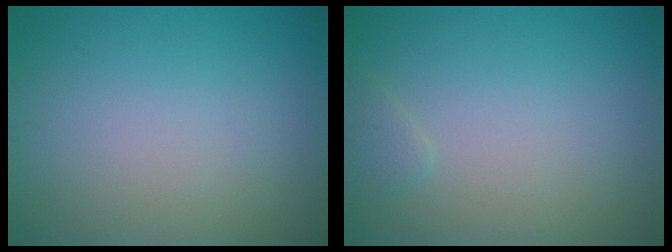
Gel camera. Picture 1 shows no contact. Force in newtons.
{"total": 0.9, "press": 0.9, "slide": 0.1}